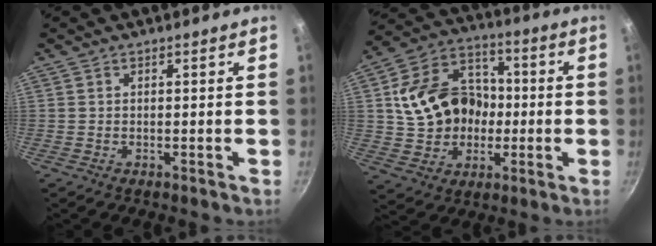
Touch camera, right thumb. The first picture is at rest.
{"total": 17.5, "force": [0.2, 14.3, 10.0], "torque": [-0.146, 0.041, 0.007]}